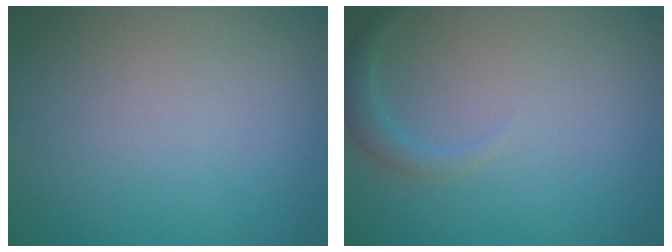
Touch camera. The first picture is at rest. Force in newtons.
{"total": 1.5, "press": 1.5, "slide": 0.2}